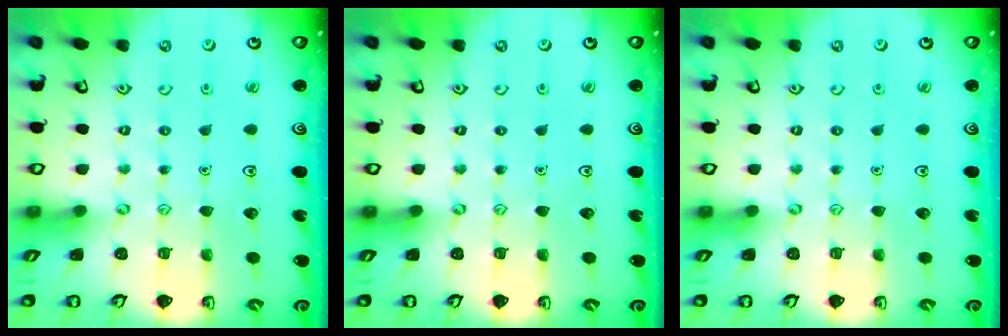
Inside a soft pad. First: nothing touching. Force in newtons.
{"total": 0.0}
{"total": 0.0}